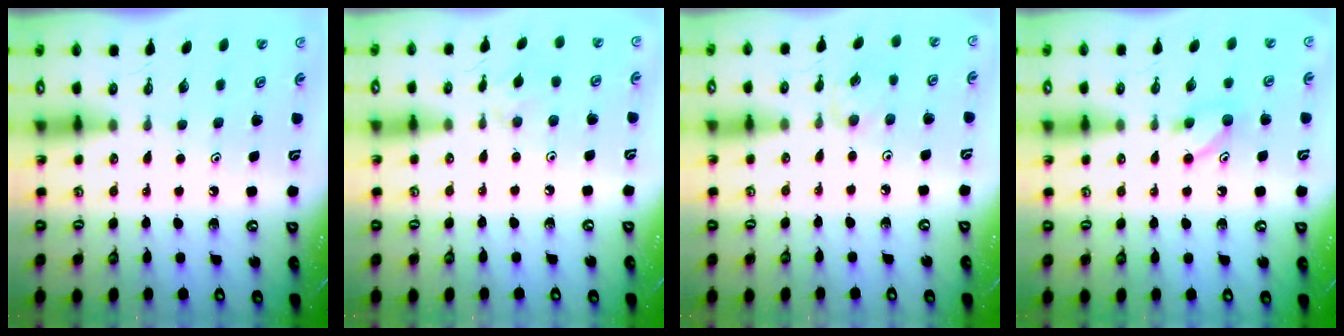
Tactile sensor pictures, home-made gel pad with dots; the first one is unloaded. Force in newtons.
{"total": 1.8, "press": 1.7, "slide": 0.5}
{"total": 2.5, "press": 2.5, "slide": 0.5}
{"total": 6.1, "press": 6.0, "slide": 0.9}